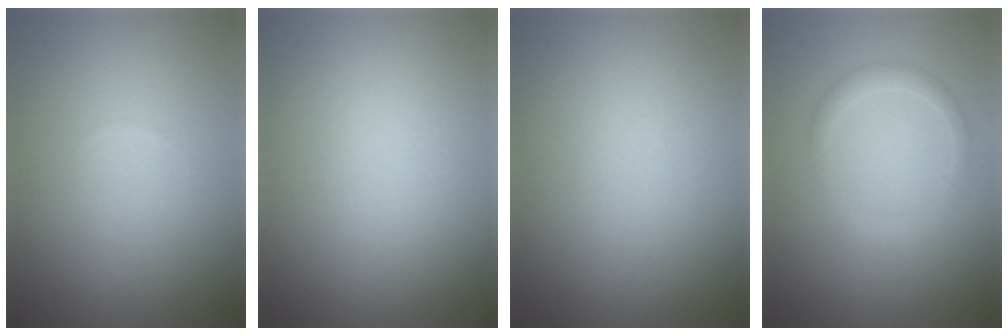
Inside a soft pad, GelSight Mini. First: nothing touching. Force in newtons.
{"total": 0.0}
{"total": 0.0}
{"total": 1.5, "press": 1.5, "slide": 0.1}